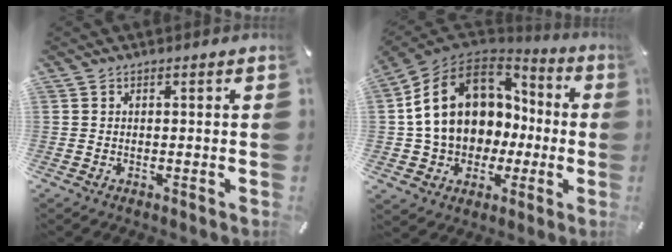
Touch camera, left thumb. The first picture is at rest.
{"total": 17.4, "force": [1.8, 14.5, 9.4], "torque": [-0.193, 0.005, 0.040]}